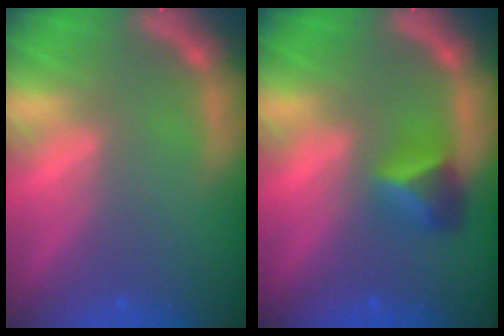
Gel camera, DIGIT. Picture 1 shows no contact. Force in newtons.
{"total": 2.9}